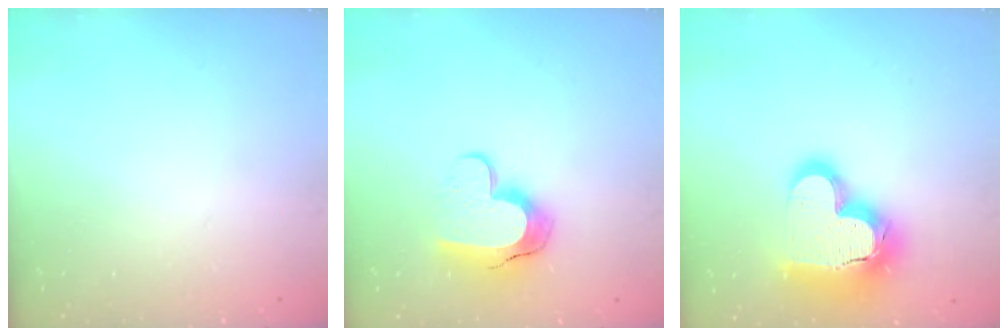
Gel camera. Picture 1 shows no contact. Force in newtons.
{"total": 12.1, "press": 12.1, "slide": 0.9}
{"total": 21.2, "press": 21.1, "slide": 1.7}